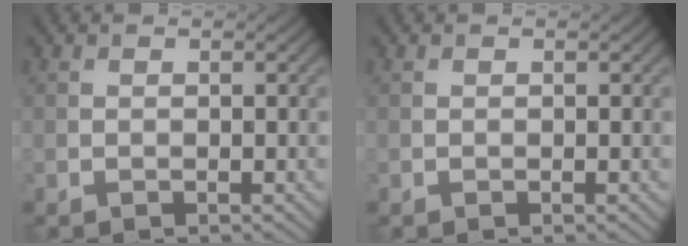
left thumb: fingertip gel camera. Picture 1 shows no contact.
{"total": 0.0}